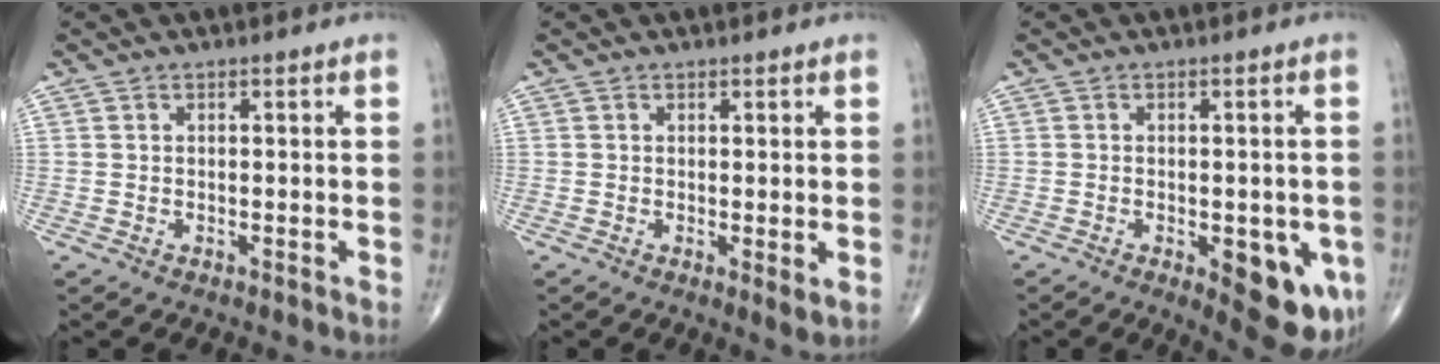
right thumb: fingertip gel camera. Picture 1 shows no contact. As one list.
[{"total": 2.1, "force": [0.0, 0.6, 2.0], "torque": [-0.034, -0.010, -0.001]}, {"total": 11.4, "force": [-3.7, 4.7, 9.6], "torque": [-0.100, -0.006, -0.036]}]